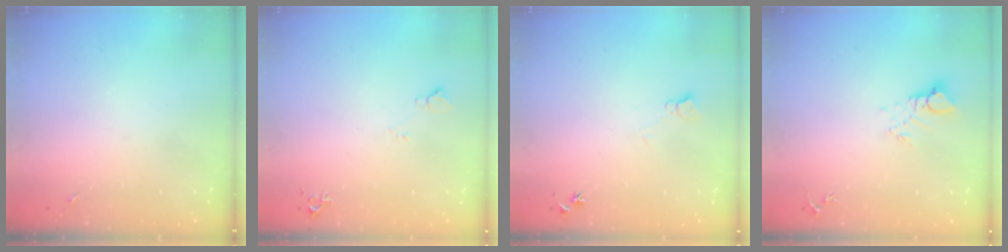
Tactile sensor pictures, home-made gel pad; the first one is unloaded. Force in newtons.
{"total": 5.2, "press": 5.1, "slide": 1.1}
{"total": 6.2, "press": 6.1, "slide": 0.8}
{"total": 6.7, "press": 6.7, "slide": 0.4}